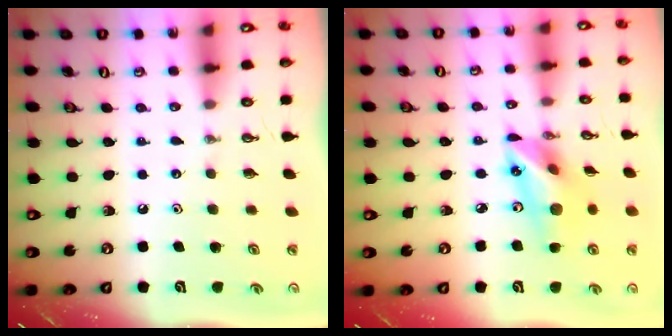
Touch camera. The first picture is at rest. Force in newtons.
{"total": 15.7, "press": 15.3, "slide": 3.7}